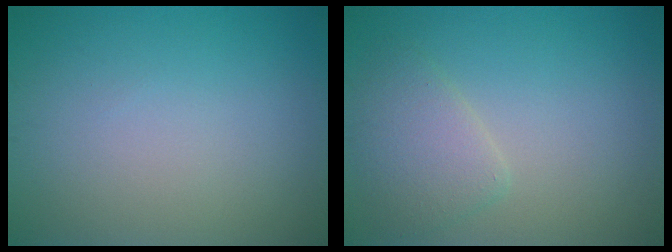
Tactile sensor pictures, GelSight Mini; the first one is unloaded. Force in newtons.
{"total": 2.9, "press": 2.9, "slide": 0.2}